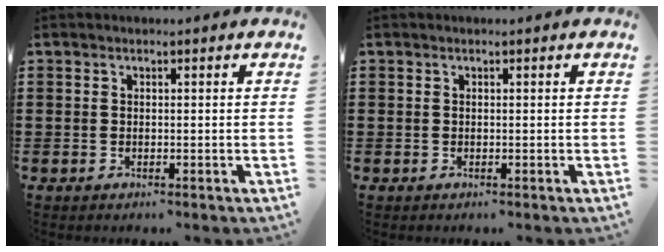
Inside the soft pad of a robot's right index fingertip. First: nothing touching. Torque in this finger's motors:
{"motor_torque": [1.28, 0.85, 0.00, 0.00]}